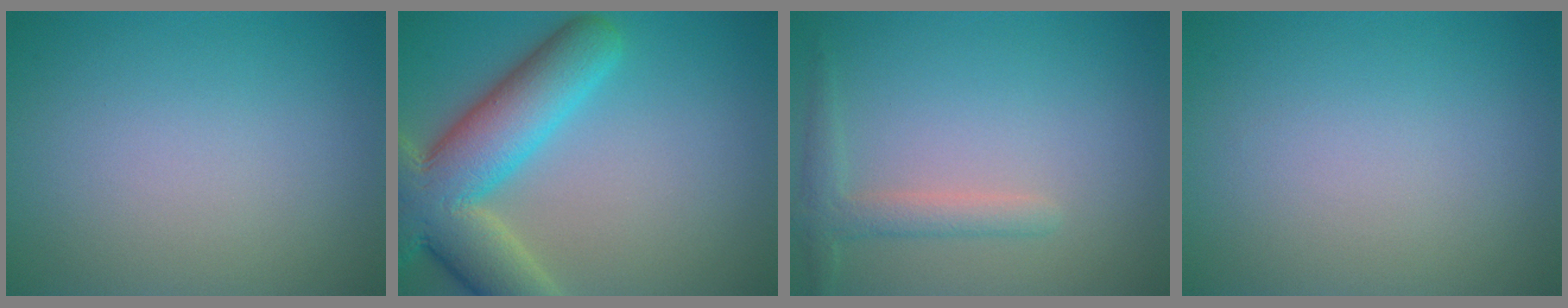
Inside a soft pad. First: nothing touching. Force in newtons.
{"total": 10.3, "press": 10.3, "slide": 0.7}
{"total": 2.3, "press": 2.3, "slide": 0.2}
{"total": 0.0}